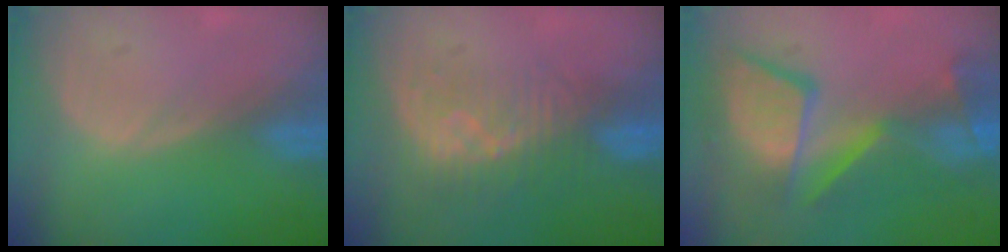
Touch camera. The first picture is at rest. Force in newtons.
{"total": 8.2, "press": 7.4, "slide": 3.6}
{"total": 12.2, "press": 11.1, "slide": 5.1}